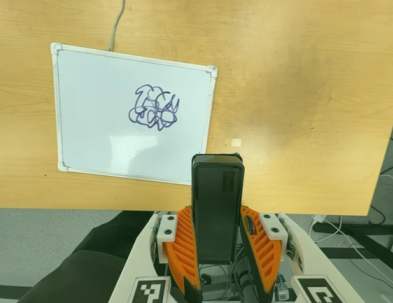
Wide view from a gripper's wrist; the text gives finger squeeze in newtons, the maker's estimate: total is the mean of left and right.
{"total": 4.2, "left": 2.7, "right": 5.7}